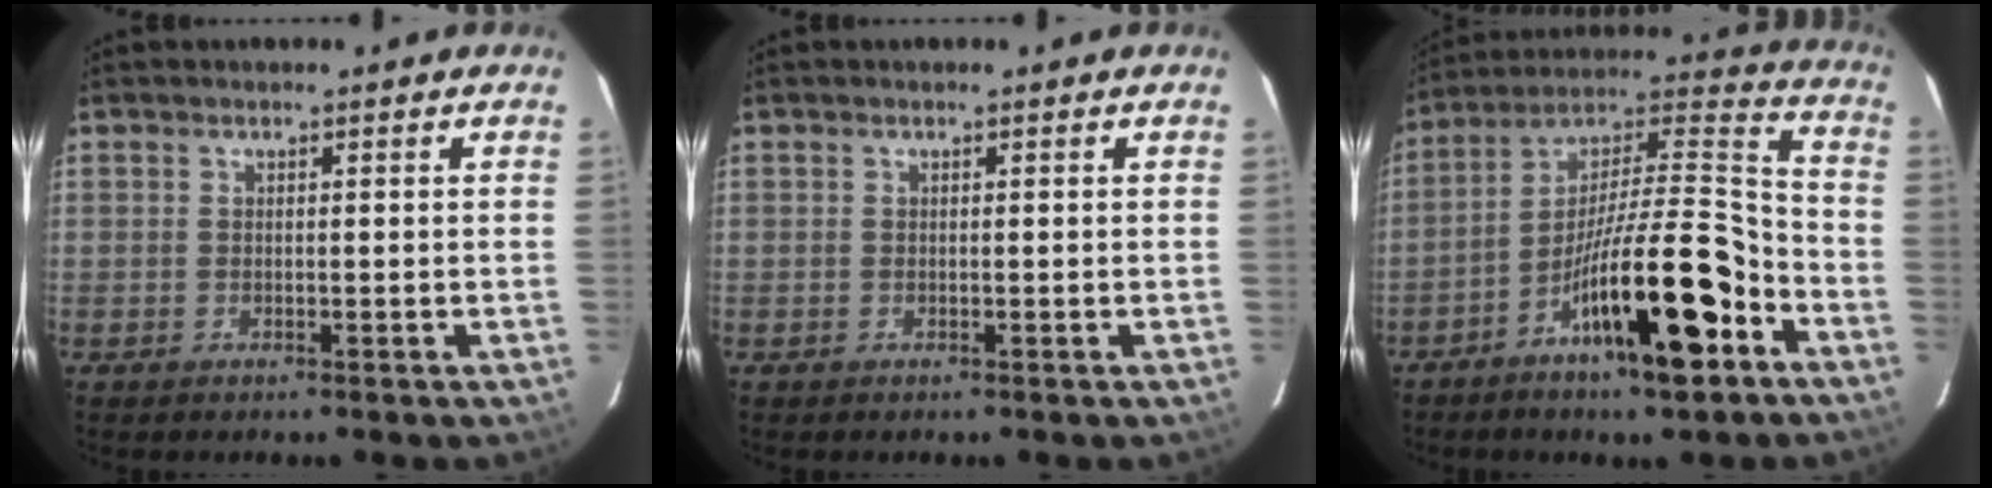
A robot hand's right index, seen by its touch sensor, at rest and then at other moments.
{"total": 0.0}
{"total": 19.1, "force": [-9.0, 2.8, 16.6], "torque": [-0.282, 0.006, -0.143]}